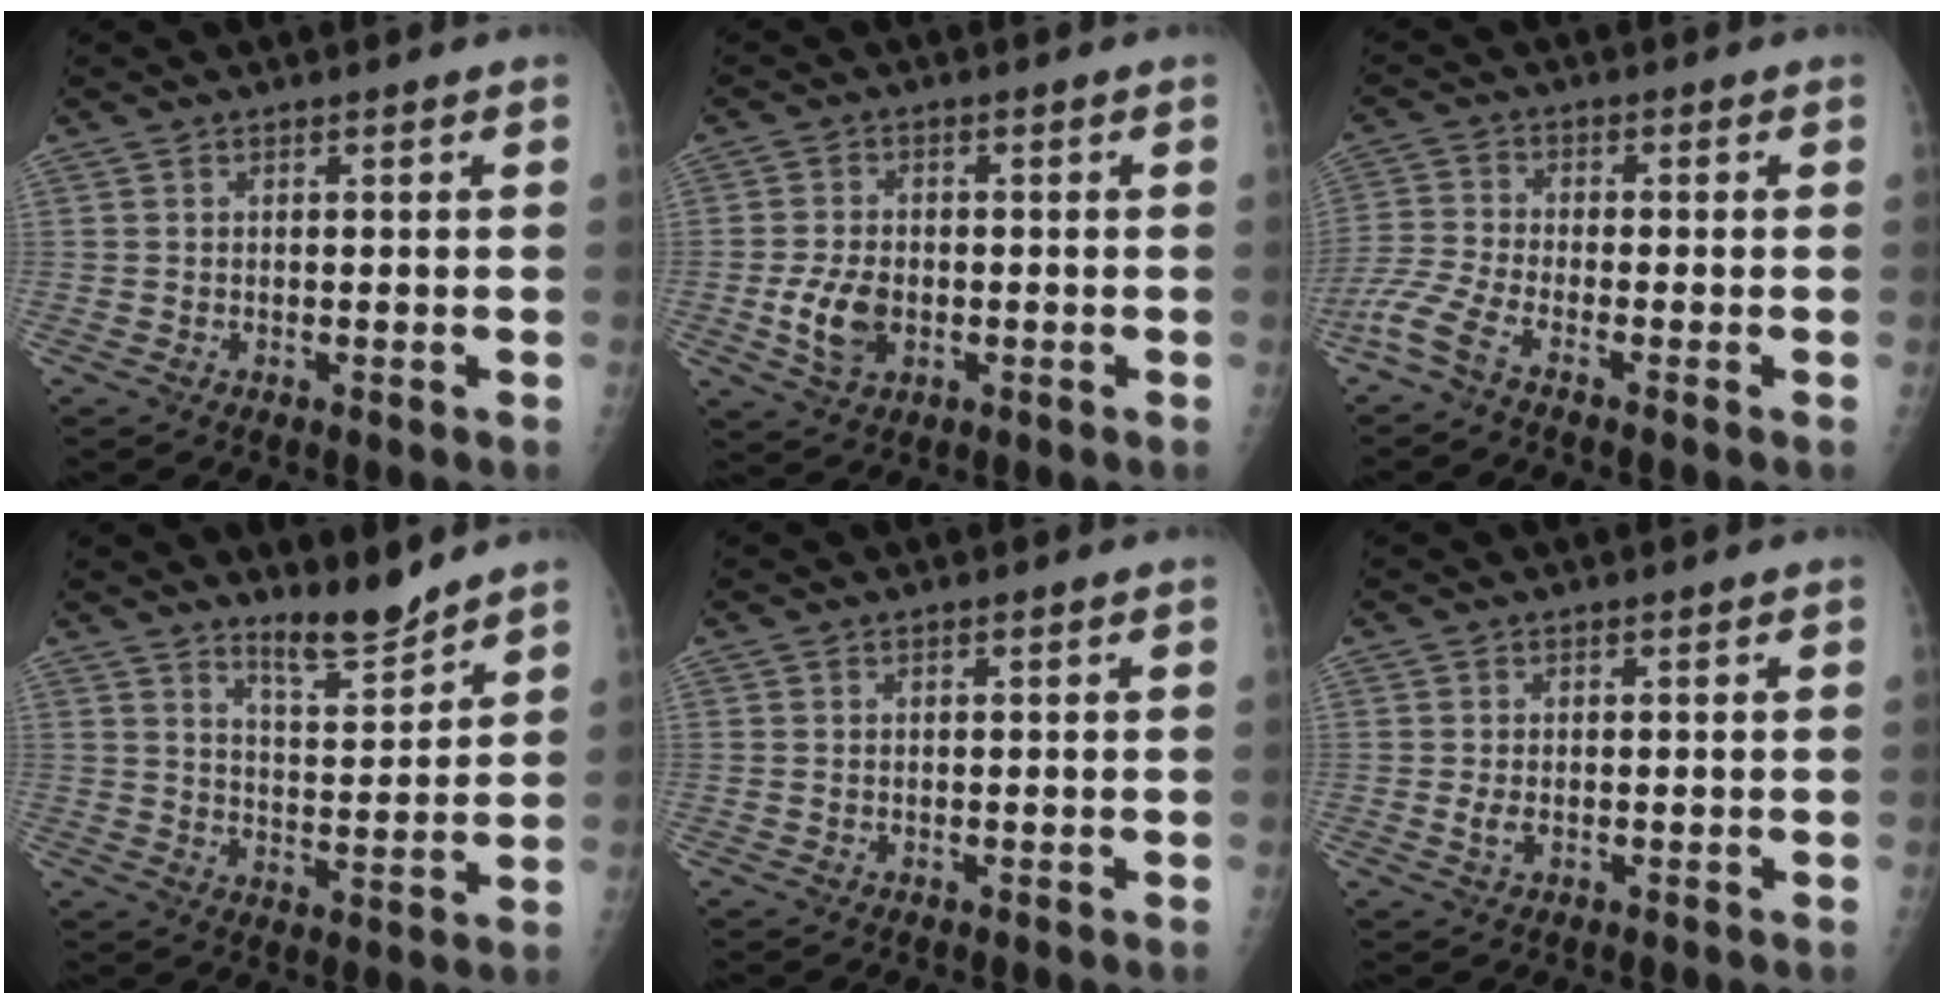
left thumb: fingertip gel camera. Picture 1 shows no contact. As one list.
[{"total": 6.4, "force": [-1.4, 4.3, 4.5], "torque": [-0.079, 0.001, -0.022]}, {"total": 5.7, "force": [-4.0, 0.9, 4.0], "torque": [-0.105, 0.001, -0.097]}, {"total": 6.7, "force": [6.0, 0.8, 2.7], "torque": [-0.031, -0.059, 0.105]}, {"total": 0.0}, {"total": 1.5, "force": [0.0, 0.9, 1.2], "torque": [-0.023, -0.003, 0.003]}]